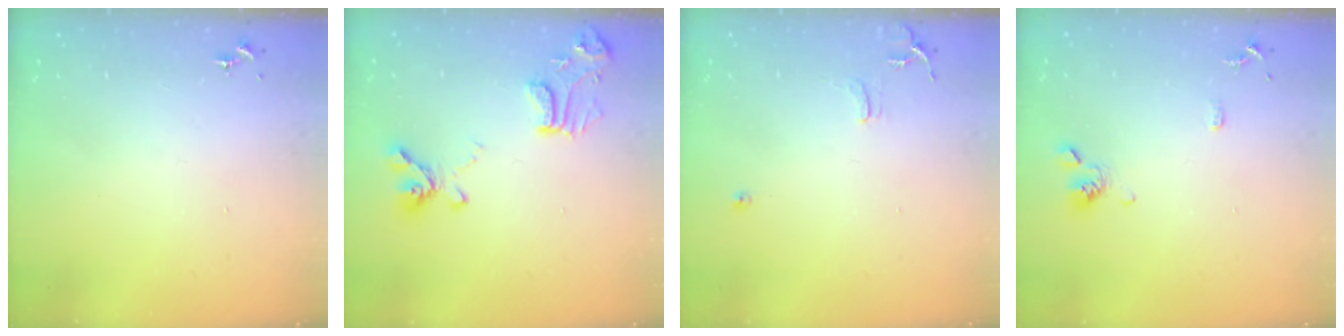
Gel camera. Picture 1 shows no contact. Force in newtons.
{"total": 14.3, "press": 14.2, "slide": 1.7}
{"total": 7.2, "press": 7.2, "slide": 0.8}
{"total": 9.1, "press": 8.9, "slide": 1.9}